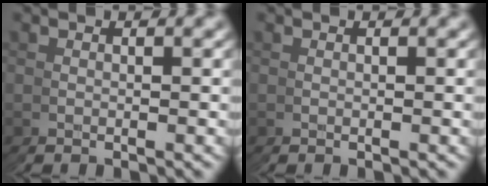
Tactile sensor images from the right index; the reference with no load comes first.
{"total": 0.0}